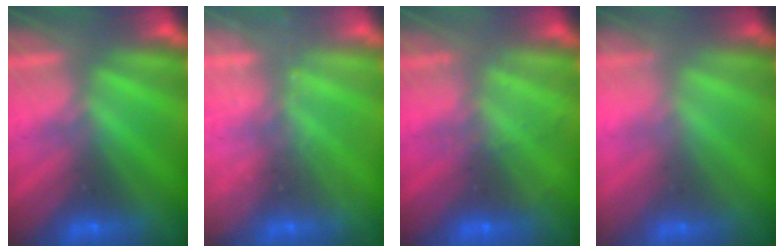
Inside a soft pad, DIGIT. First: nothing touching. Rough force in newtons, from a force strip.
{"total": 1.8}
{"total": 1.9}
{"total": 1.6}